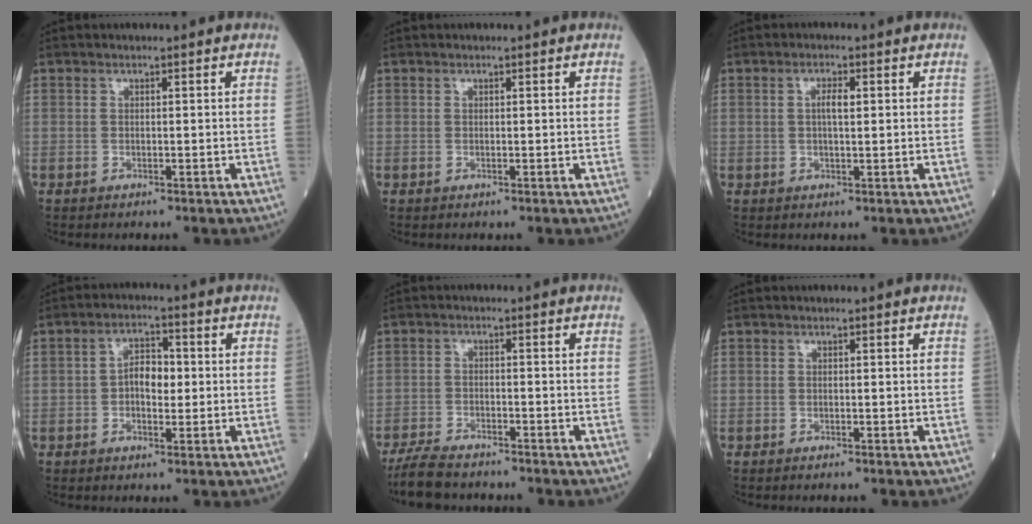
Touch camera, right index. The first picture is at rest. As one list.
[{"total": 0.0}, {"total": 2.6, "force": [0.5, 0.7, 2.4], "torque": [-0.045, 0.002, 0.008]}, {"total": 4.5, "force": [-0.2, 2.4, 3.8], "torque": [-0.063, 0.013, -0.006]}, {"total": 7.1, "force": [-6.3, 1.5, 2.8], "torque": [-0.055, -0.020, -0.109]}, {"total": 0.6, "force": [-0.6, 0.0, 0.3], "torque": [-0.009, -0.001, -0.010]}]